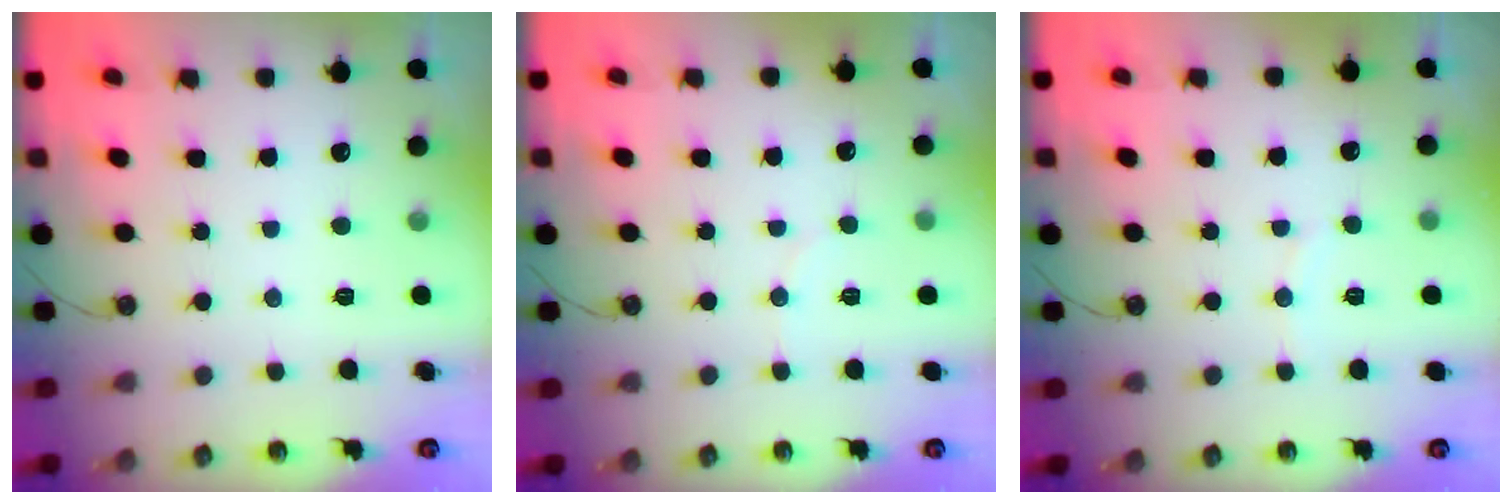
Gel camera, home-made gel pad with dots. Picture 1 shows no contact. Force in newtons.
{"total": 2.4, "press": 2.3, "slide": 0.7}
{"total": 2.5, "press": 2.5, "slide": 0.3}